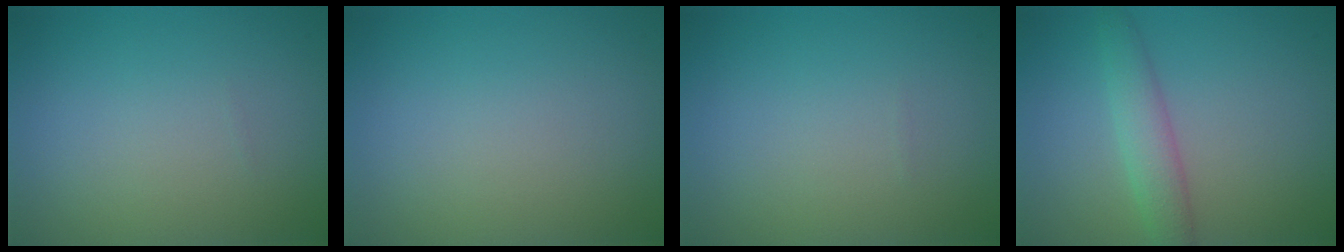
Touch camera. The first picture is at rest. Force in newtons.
{"total": 0.0}
{"total": 0.0}
{"total": 2.8, "press": 2.8, "slide": 0.1}